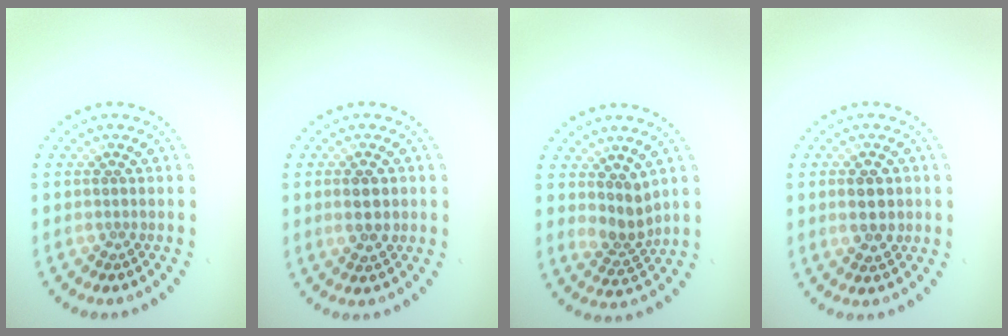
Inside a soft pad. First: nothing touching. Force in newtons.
{"total": 2.3, "press": 2.3, "slide": 0.2}
{"total": 2.5, "press": 2.0, "slide": 1.6}
{"total": 2.5, "press": 2.5, "slide": 0.1}